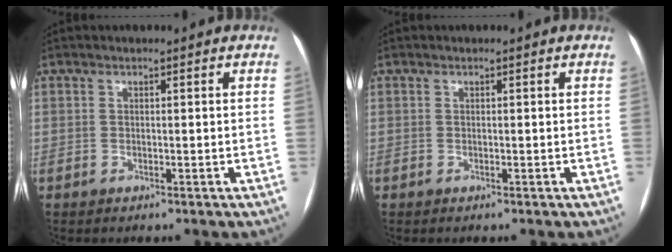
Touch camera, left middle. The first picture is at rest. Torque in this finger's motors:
{"motor_torque": [0.00, 0.01, 0.00, 0.00]}